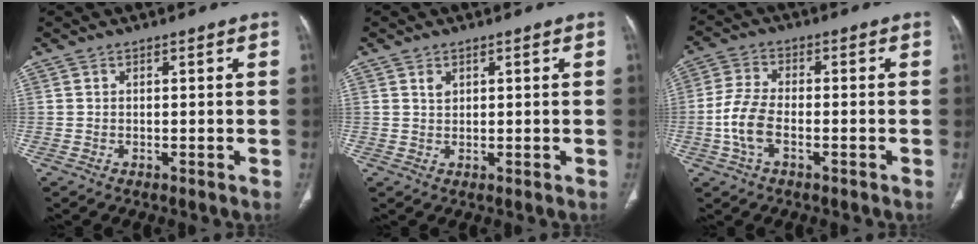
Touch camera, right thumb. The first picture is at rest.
{"total": 1.5, "force": [0.8, 1.0, 0.8], "torque": [-0.009, -0.004, 0.017]}
{"total": 7.3, "force": [-2.0, 3.8, 5.9], "torque": [-0.132, 0.018, -0.043]}